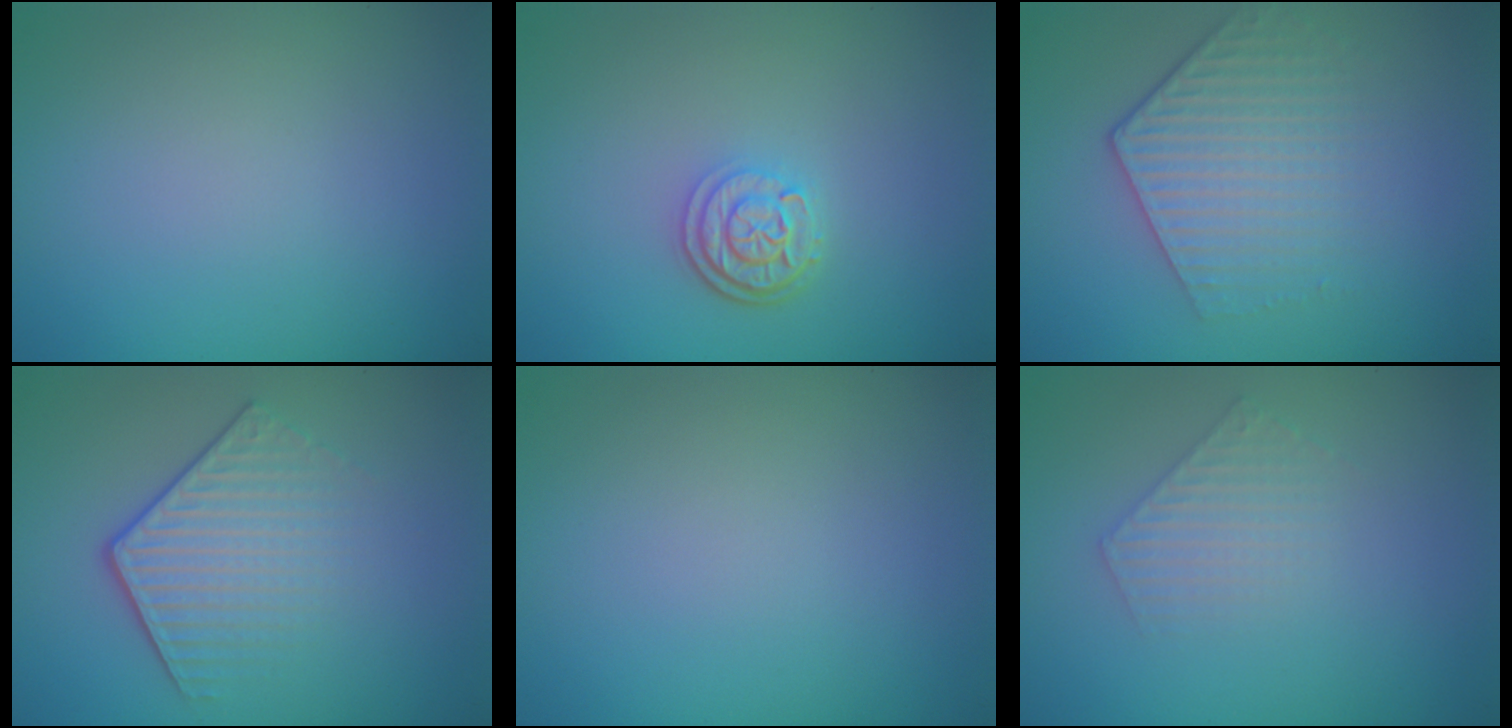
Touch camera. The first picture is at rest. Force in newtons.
{"total": 2.9, "press": 2.4, "slide": 1.7}
{"total": 4.3, "press": 3.2, "slide": 2.9}
{"total": 4.2, "press": 3.0, "slide": 2.9}
{"total": 0.0}
{"total": 1.9, "press": 1.9, "slide": 0.3}